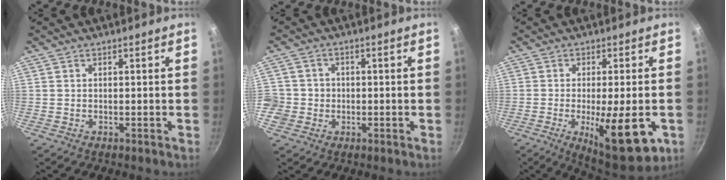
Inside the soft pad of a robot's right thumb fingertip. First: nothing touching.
{"total": 5.3, "force": [-0.9, 5.1, 1.1], "torque": [-0.001, 0.017, -0.018]}
{"total": 15.2, "force": [-4.5, 4.5, 13.8], "torque": [-0.183, -0.002, -0.057]}